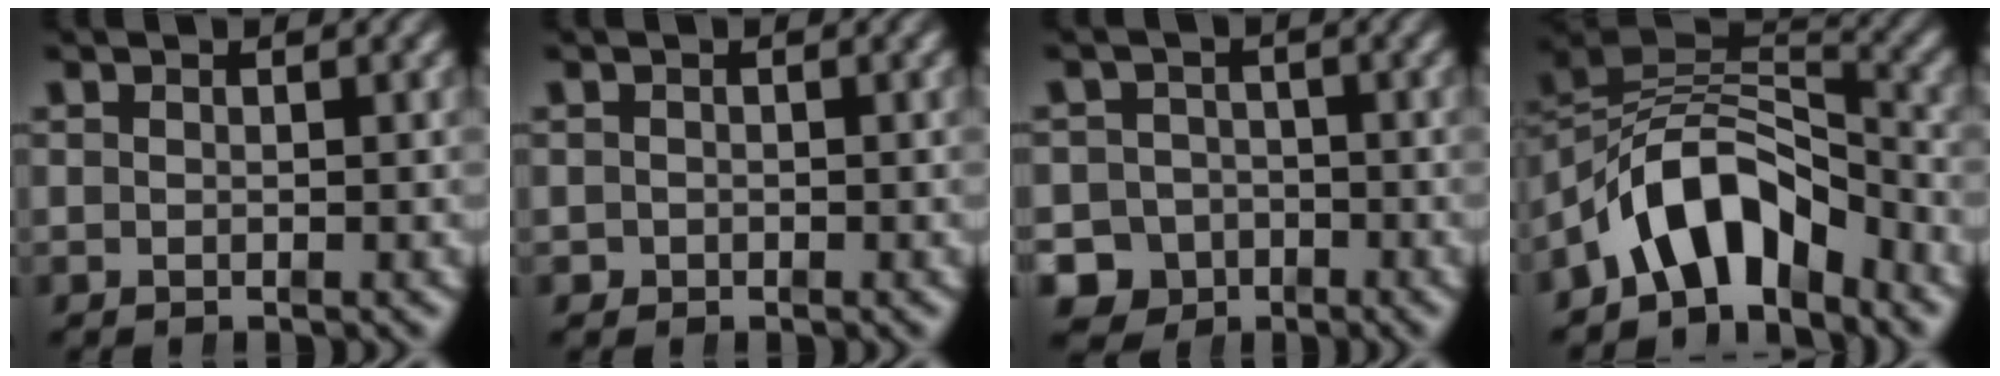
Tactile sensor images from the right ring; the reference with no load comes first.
{"total": 1.2, "force": [-0.7, 1.0, -0.1], "torque": [-0.004, -0.013, -0.008]}
{"total": 10.5, "force": [-5.0, 8.9, 2.3], "torque": [-0.045, -0.042, -0.085]}
{"total": 11.2, "force": [-2.5, 8.2, 7.2], "torque": [-0.145, -0.023, -0.039]}